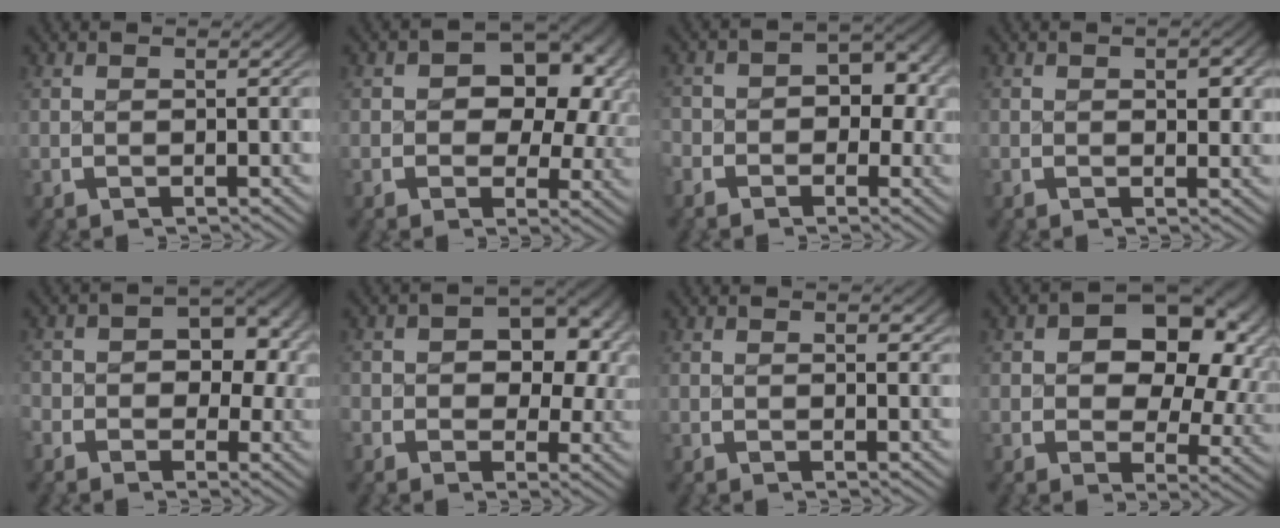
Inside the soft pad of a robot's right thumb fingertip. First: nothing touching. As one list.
[{"total": 8.3, "force": [1.1, 6.0, 5.5], "torque": [-0.070, -0.010, 0.012]}, {"total": 4.8, "force": [-1.0, 3.7, 2.8], "torque": [-0.031, -0.018, -0.018]}, {"total": 1.6, "force": [0.2, 1.2, 1.1], "torque": [-0.012, -0.004, -0.001]}, {"total": 6.1, "force": [-0.4, 4.6, 3.9], "torque": [-0.043, -0.021, -0.010]}, {"total": 6.8, "force": [0.1, 5.1, 4.5], "torque": [-0.051, -0.020, 0.000]}, {"total": 0.6, "force": [0.4, 0.3, 0.3], "torque": [0.000, -0.004, 0.004]}, {"total": 9.7, "force": [1.2, 6.8, 6.7], "torque": [-0.096, -0.013, 0.016]}]